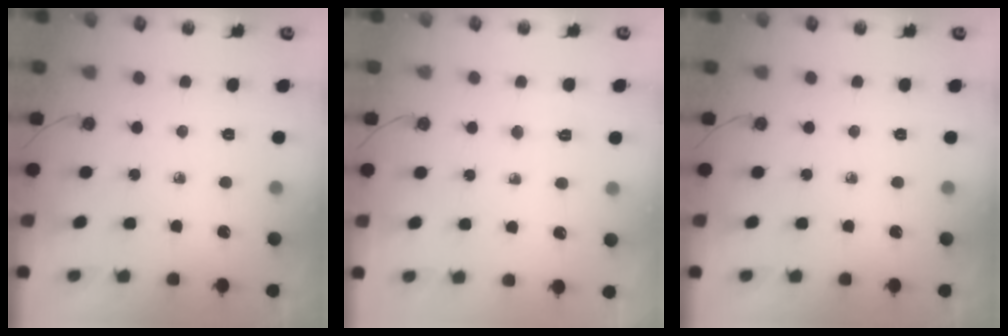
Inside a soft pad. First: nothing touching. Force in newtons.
{"total": 2.7, "press": 2.6, "slide": 0.5}
{"total": 0.0}